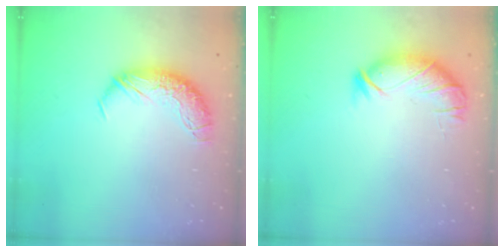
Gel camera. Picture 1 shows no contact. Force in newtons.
{"total": 3.1, "press": 3.0, "slide": 0.8}